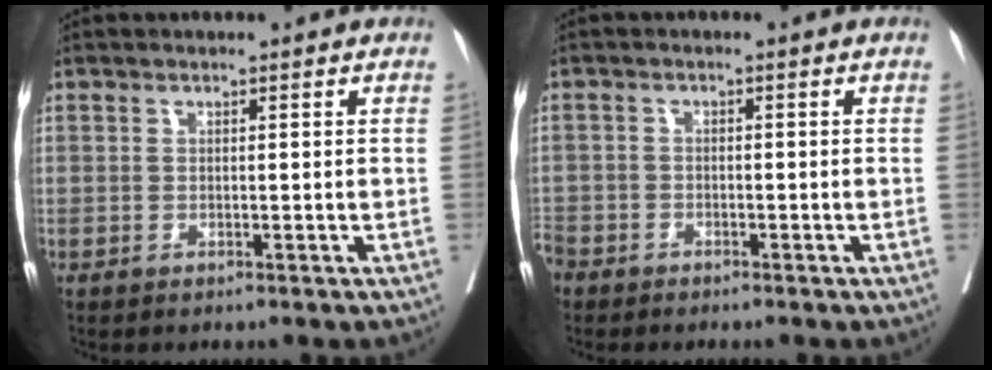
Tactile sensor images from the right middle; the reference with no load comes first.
{"total": 4.1, "force": [-3.4, 2.2, 0.5], "torque": [-0.018, -0.002, -0.071]}